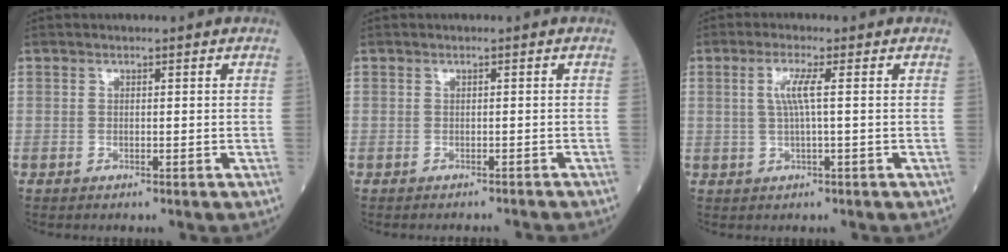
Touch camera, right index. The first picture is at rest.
{"total": 3.5, "force": [-3.4, 0.2, 0.8], "torque": [-0.007, -0.015, -0.037]}
{"total": 3.5, "force": [0.6, -0.3, 3.4], "torque": [-0.073, 0.003, 0.012]}